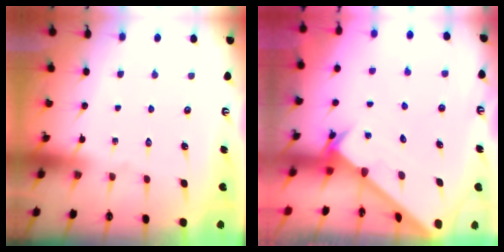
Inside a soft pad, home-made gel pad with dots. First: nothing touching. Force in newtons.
{"total": 2.4, "press": 2.4, "slide": 0.2}